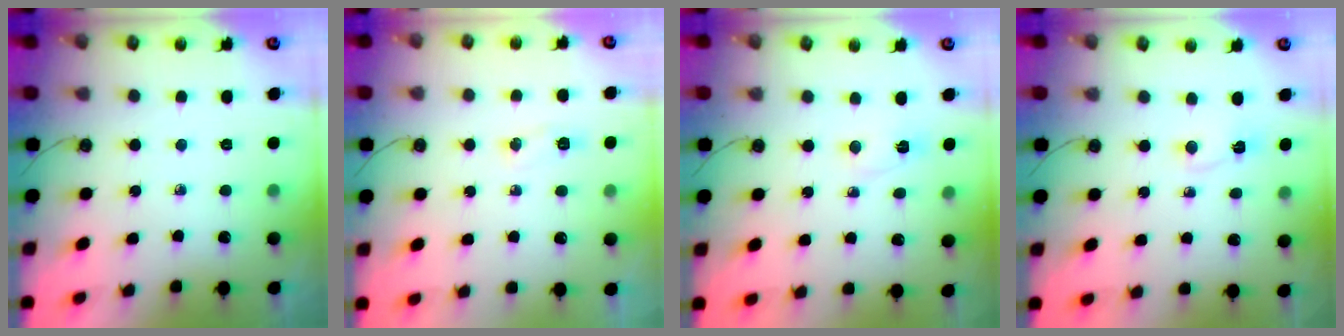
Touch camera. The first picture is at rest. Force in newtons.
{"total": 4.0, "press": 4.0, "slide": 0.5}
{"total": 2.3, "press": 2.2, "slide": 0.6}
{"total": 2.1, "press": 2.1, "slide": 0.4}